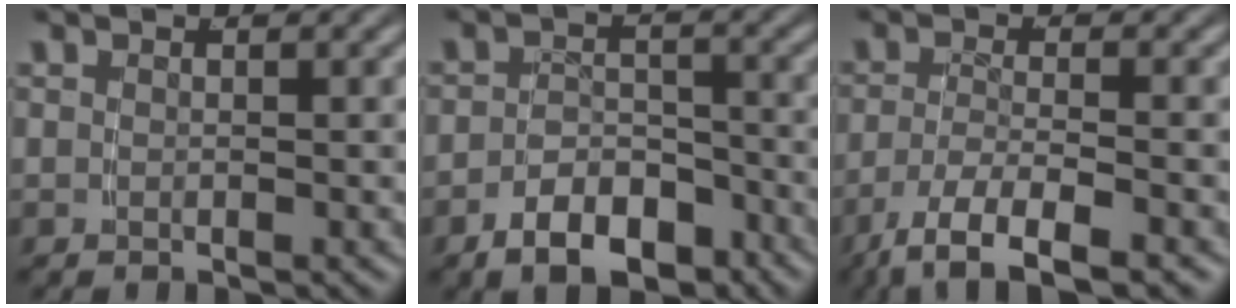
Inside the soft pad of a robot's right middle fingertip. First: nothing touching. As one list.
[{"total": 6.0, "force": [-4.8, 2.7, 2.4], "torque": [-0.026, -0.011, -0.077]}, {"total": 6.8, "force": [-4.9, 2.0, 4.4], "torque": [-0.082, -0.031, -0.058]}]